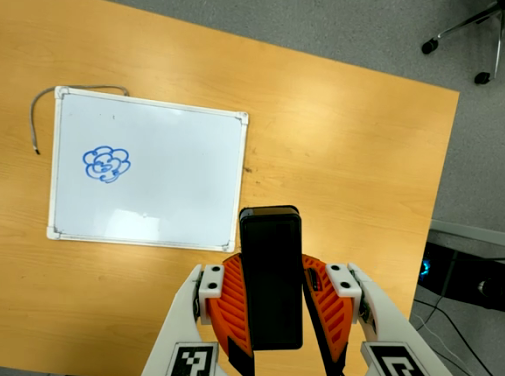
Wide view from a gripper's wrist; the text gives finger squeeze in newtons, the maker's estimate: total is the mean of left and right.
{"total": 7.7, "left": 7.5, "right": 7.9}